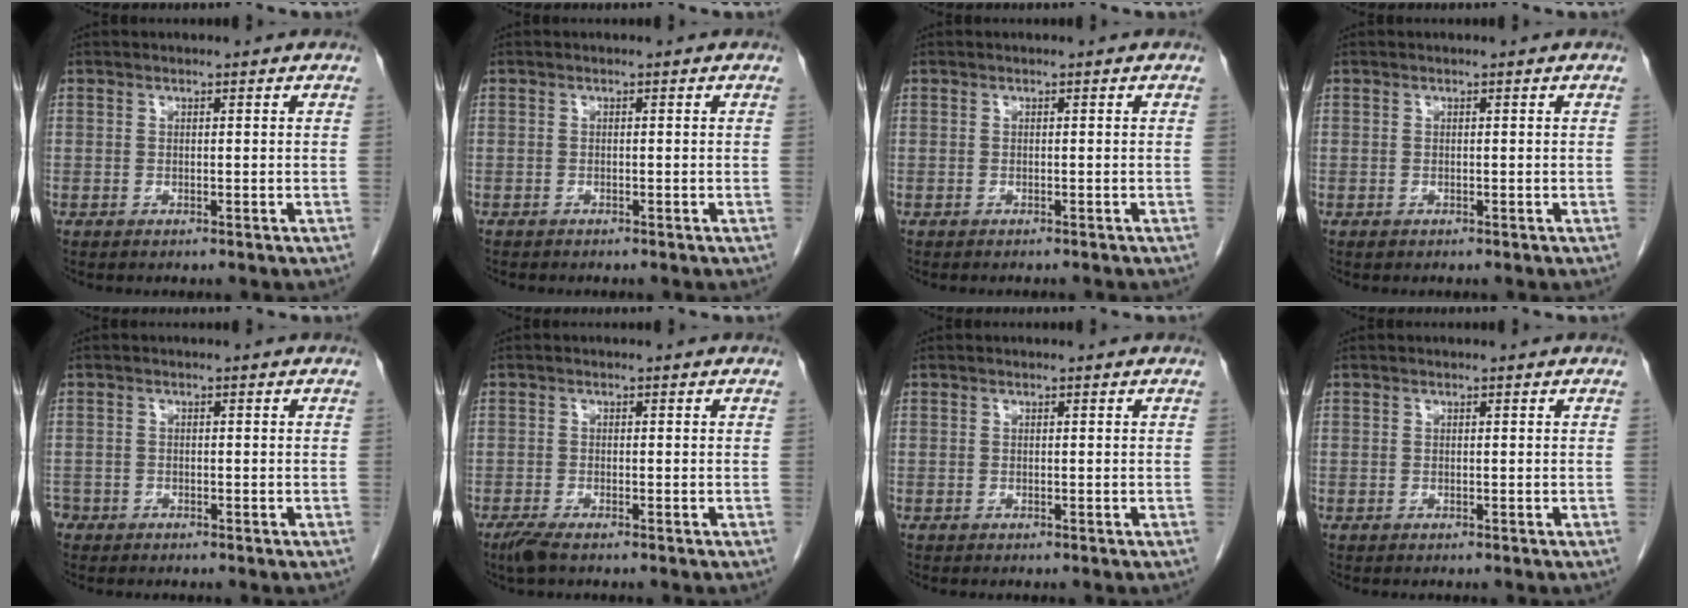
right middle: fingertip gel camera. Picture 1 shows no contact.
{"total": 0.7, "force": [-0.6, 0.2, 0.2], "torque": [-0.008, -0.001, -0.009]}
{"total": 2.2, "force": [-2.0, 0.4, 0.8], "torque": [-0.012, -0.002, -0.022]}
{"total": 0.8, "force": [-0.5, 0.4, 0.5], "torque": [-0.009, 0.000, -0.003]}
{"total": 2.3, "force": [-1.8, 1.4, 0.3], "torque": [-0.008, 0.002, -0.036]}
{"total": 2.4, "force": [-1.8, 0.4, 1.6], "torque": [-0.038, -0.008, -0.037]}
{"total": 0.0}
{"total": 0.0}